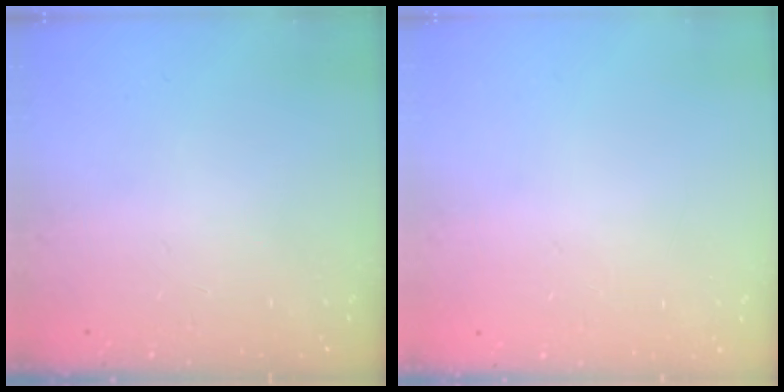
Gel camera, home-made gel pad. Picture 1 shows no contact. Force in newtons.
{"total": 0.0}